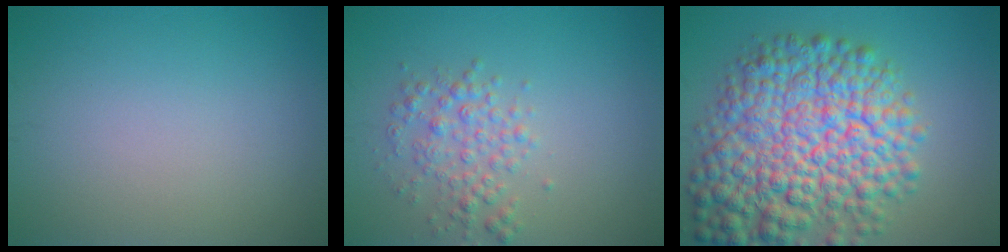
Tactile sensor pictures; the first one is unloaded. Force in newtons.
{"total": 2.8, "press": 2.8, "slide": 0.0}
{"total": 12.3, "press": 12.3, "slide": 0.5}